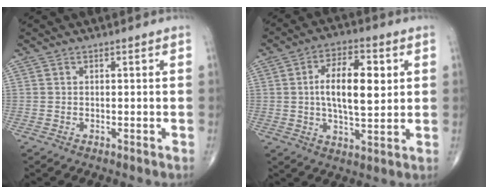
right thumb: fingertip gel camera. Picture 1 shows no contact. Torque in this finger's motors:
{"motor_torque": [-0.10, 0.64, 0.57, 0.16, 0.22]}